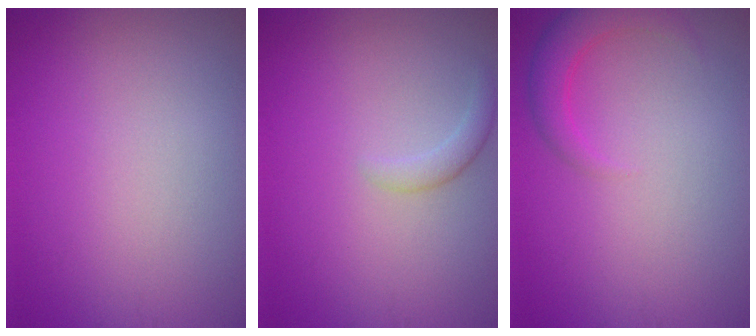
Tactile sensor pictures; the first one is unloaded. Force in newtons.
{"total": 1.4, "press": 1.4, "slide": 0.1}
{"total": 2.8, "press": 2.8, "slide": 0.2}